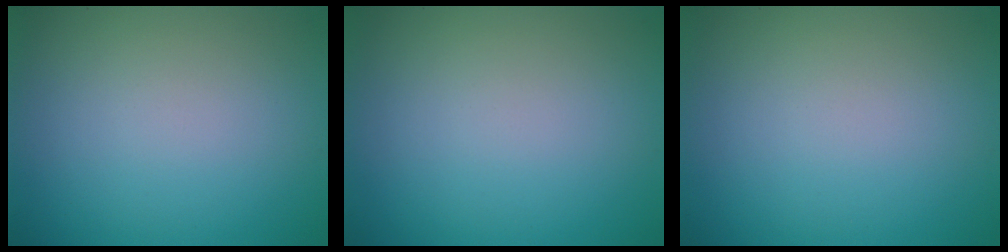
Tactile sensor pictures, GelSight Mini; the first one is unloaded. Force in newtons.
{"total": 0.0}
{"total": 0.0}